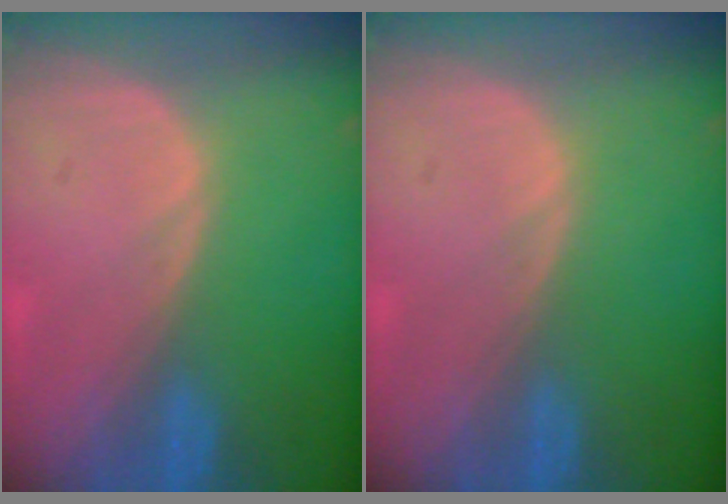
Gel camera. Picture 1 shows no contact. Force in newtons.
{"total": 0.0}